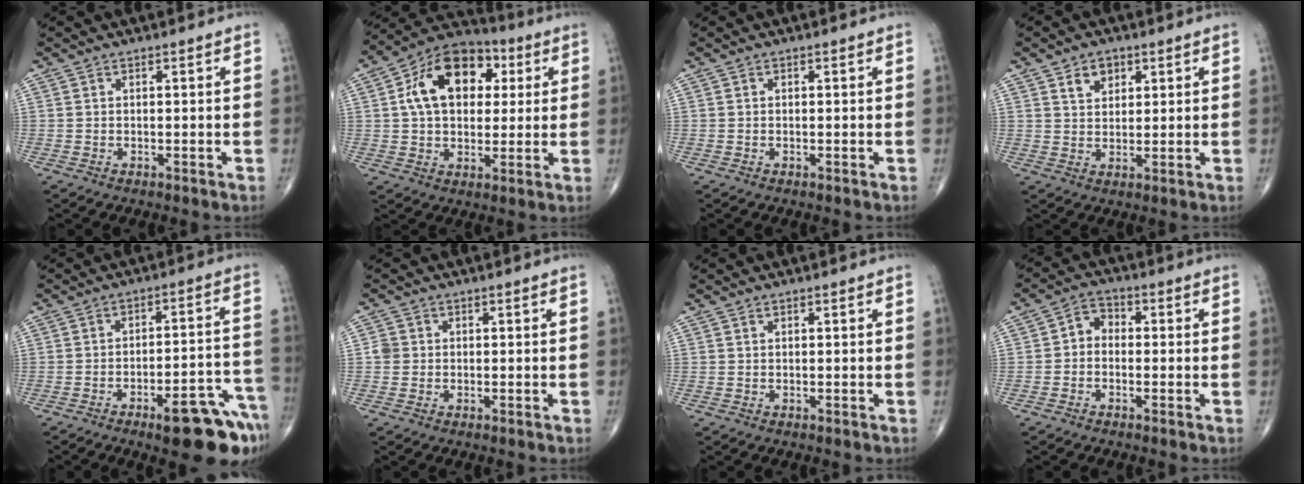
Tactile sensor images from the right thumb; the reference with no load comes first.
{"total": 16.2, "force": [4.0, 10.9, 11.3], "torque": [-0.156, 0.013, 0.058]}
{"total": 0.0}
{"total": 4.6, "force": [2.4, 3.2, 2.3], "torque": [-0.019, -0.014, 0.042]}
{"total": 13.9, "force": [-8.5, 3.4, 10.5], "torque": [-0.091, 0.067, -0.111]}
{"total": 2.0, "force": [0.0, 1.9, 0.6], "torque": [0.000, 0.005, -0.002]}
{"total": 0.0}
{"total": 4.0, "force": [-0.6, 3.2, 2.3], "torque": [-0.022, 0.017, -0.026]}